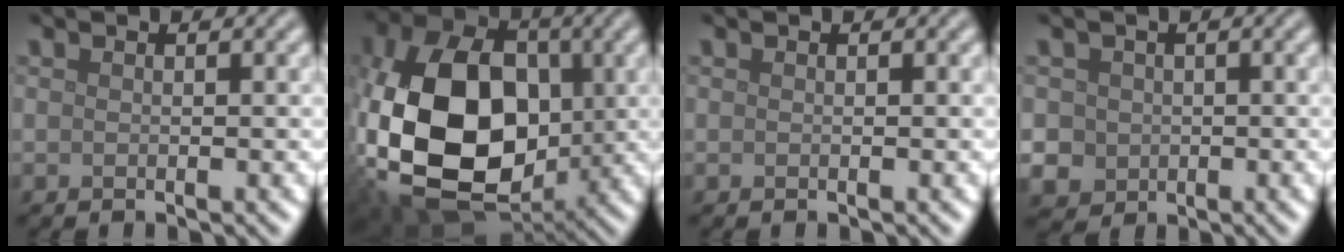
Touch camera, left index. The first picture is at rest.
{"total": 15.4, "force": [-1.7, 10.3, 11.3], "torque": [-0.233, -0.013, -0.038]}
{"total": 0.0}
{"total": 3.3, "force": [0.1, 3.2, 1.1], "torque": [-0.011, 0.008, -0.005]}